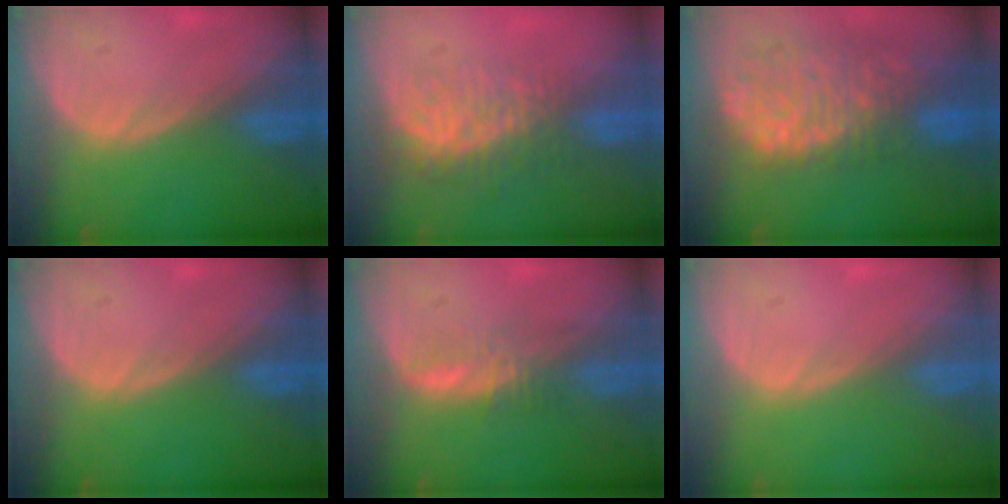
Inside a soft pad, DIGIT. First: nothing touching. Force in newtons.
{"total": 8.5, "press": 7.4, "slide": 4.3}
{"total": 12.2, "press": 10.1, "slide": 6.9}
{"total": 0.0}
{"total": 2.9, "press": 2.9, "slide": 0.2}
{"total": 0.0}